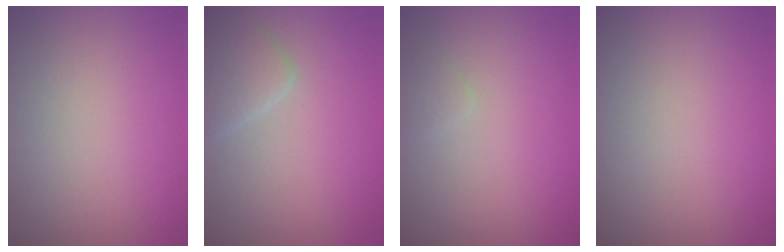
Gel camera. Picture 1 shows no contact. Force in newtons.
{"total": 3.2, "press": 3.1, "slide": 0.2}
{"total": 0.7, "press": 0.7, "slide": 0.0}
{"total": 0.0}